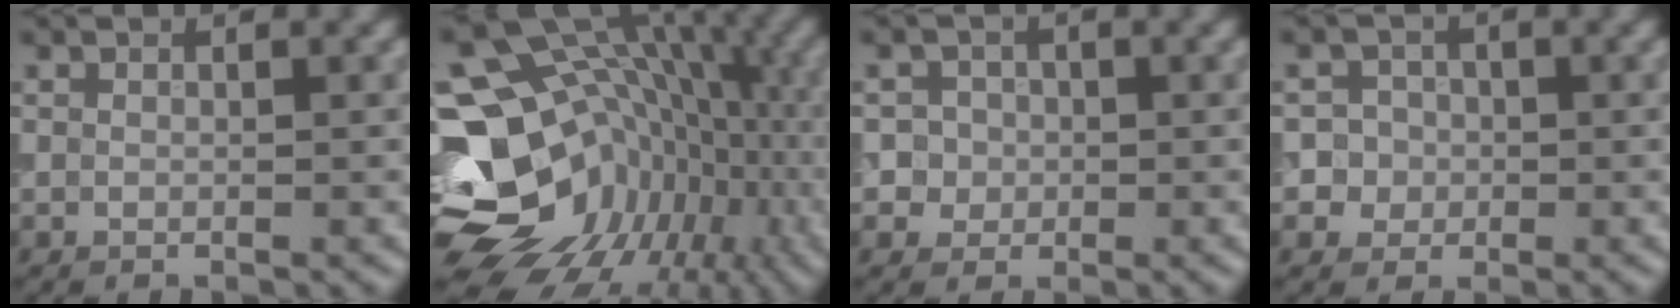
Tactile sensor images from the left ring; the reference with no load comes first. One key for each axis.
{"total": 20.1, "fx": -4.8, "fy": 15.9, "fz": 11.3, "tx": -0.167, "ty": -0.006, "tz": -0.063}
{"total": 3.3, "fx": 0.3, "fy": 3.2, "fz": 0.9, "tx": 0.007, "ty": 0.015, "tz": -0.002}
{"total": 4.2, "fx": 0.0, "fy": 4.1, "fz": 1.1, "tx": 0.012, "ty": 0.025, "tz": -0.013}